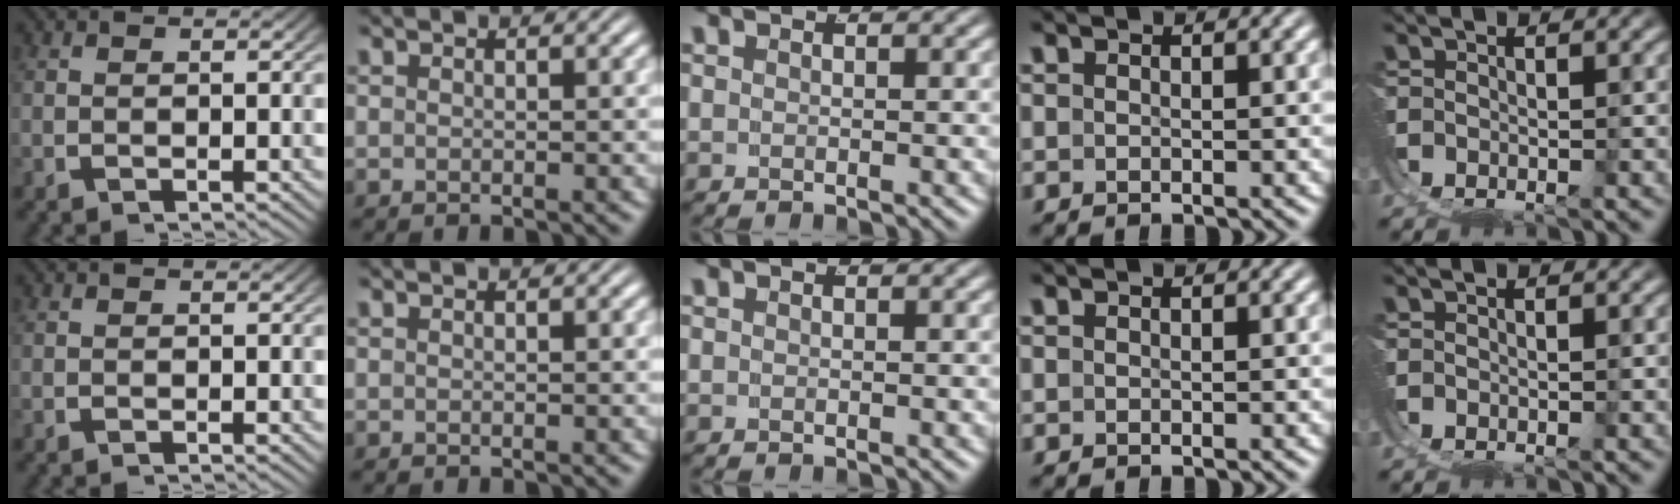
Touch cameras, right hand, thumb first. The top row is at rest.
{}